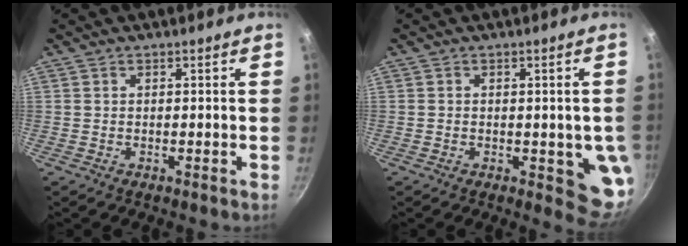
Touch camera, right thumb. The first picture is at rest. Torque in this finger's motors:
{"motor_torque": [1.20, 1.27, -0.03, 0.11, 0.16]}